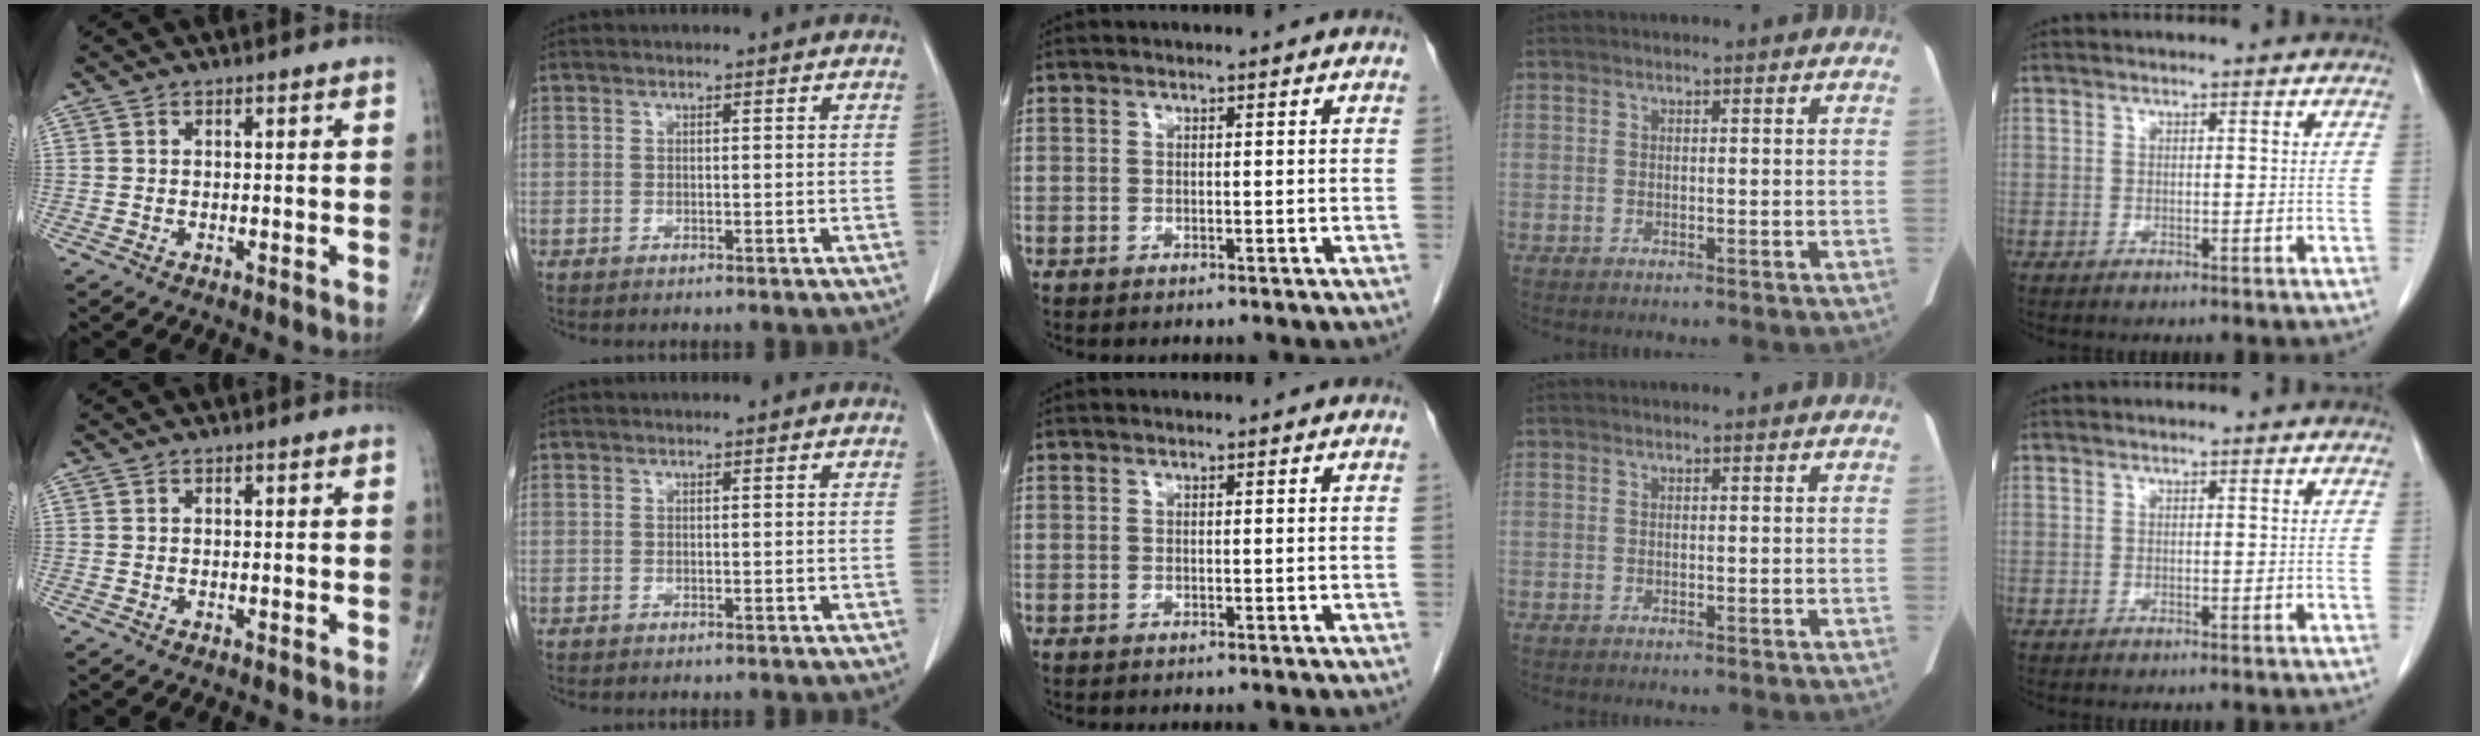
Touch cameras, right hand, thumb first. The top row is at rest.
{}